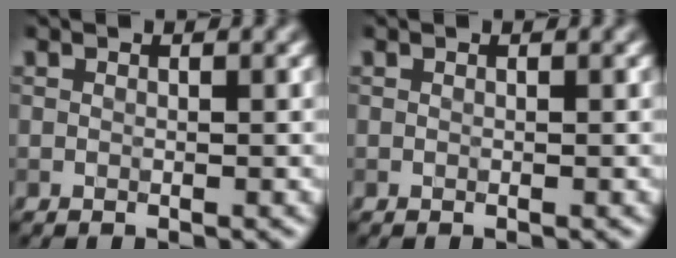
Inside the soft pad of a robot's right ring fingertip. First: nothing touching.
{"total": 0.0}